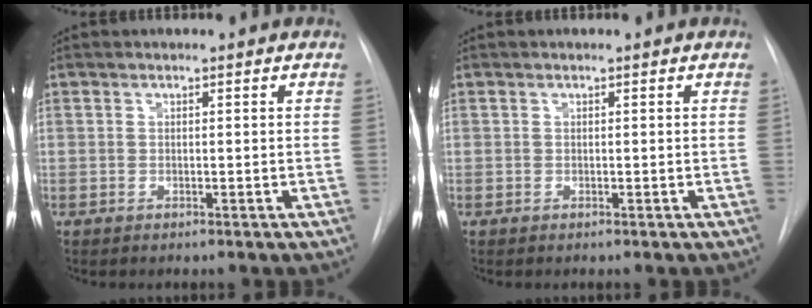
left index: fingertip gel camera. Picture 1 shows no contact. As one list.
[{"total": 0.0}]